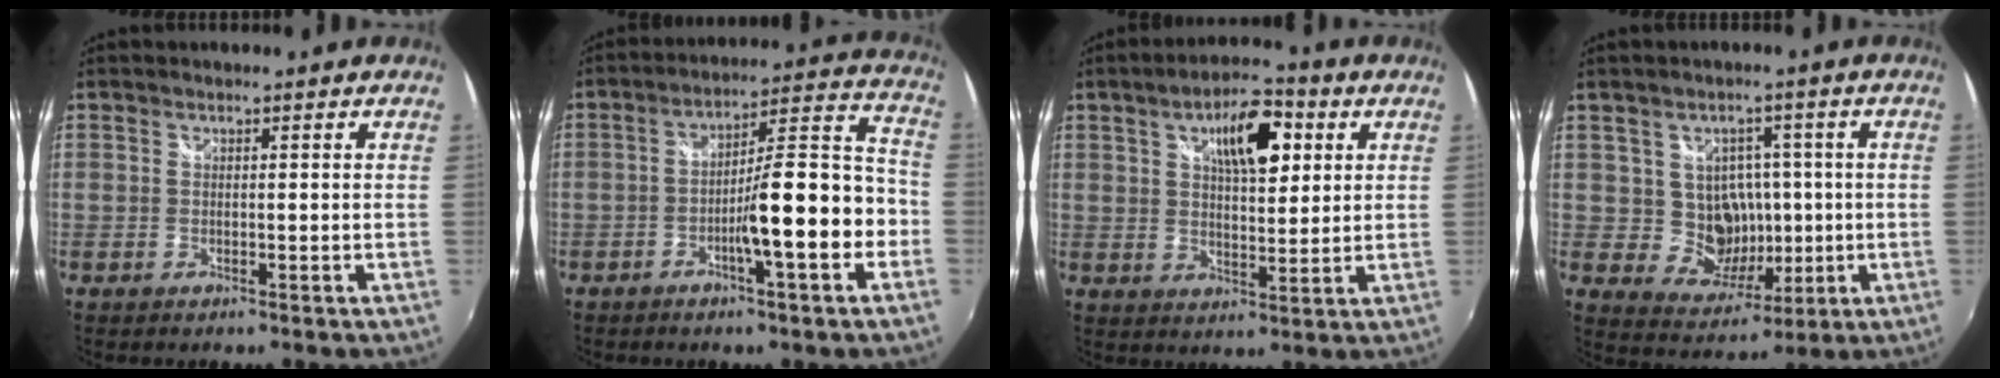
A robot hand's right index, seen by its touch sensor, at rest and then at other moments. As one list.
[{"total": 13.5, "force": [-4.6, 1.7, 12.6], "torque": [-0.182, 0.023, -0.069]}, {"total": 11.0, "force": [4.3, 4.4, 9.2], "torque": [-0.140, 0.024, 0.069]}, {"total": 8.4, "force": [0.3, 7.9, 2.8], "torque": [-0.060, 0.008, 0.022]}]